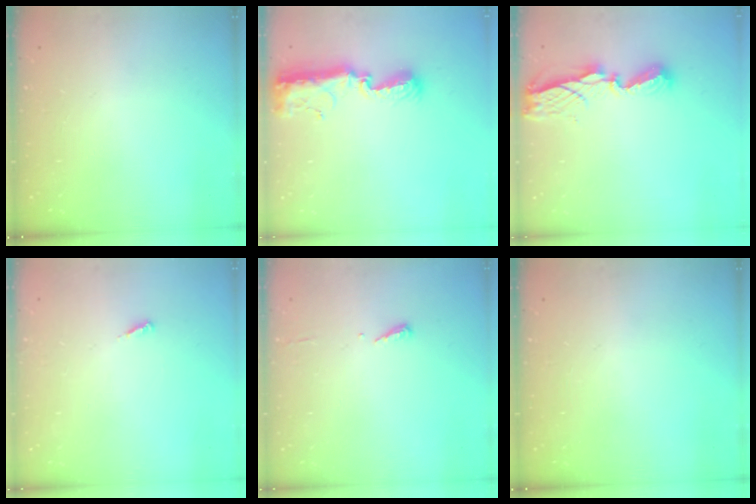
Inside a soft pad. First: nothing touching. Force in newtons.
{"total": 14.4, "press": 13.1, "slide": 6.0}
{"total": 8.1, "press": 8.1, "slide": 0.5}
{"total": 2.1, "press": 2.1, "slide": 0.1}
{"total": 3.5, "press": 3.4, "slide": 0.4}
{"total": 0.0}